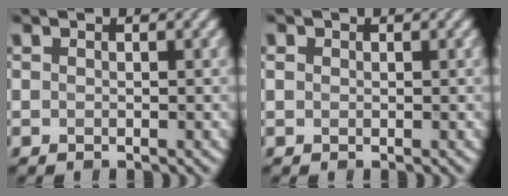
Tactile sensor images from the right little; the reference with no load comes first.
{"total": 0.6, "force": [0.2, 0.6, 0.2], "torque": [-0.002, 0.001, 0.003]}